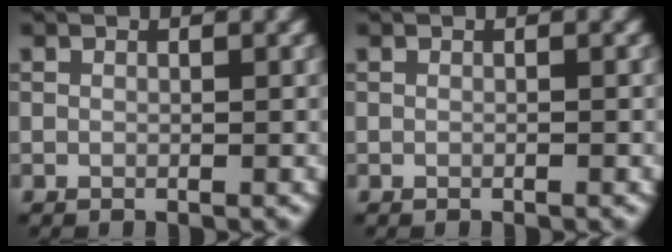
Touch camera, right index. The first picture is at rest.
{"total": 0.0}